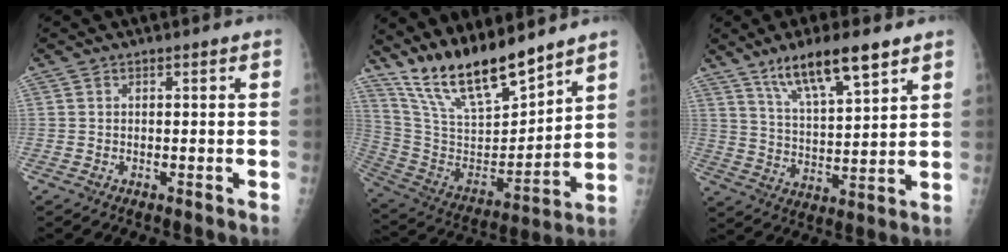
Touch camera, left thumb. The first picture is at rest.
{"total": 18.6, "force": [15.4, 4.5, 9.4], "torque": [-0.141, -0.087, 0.297]}
{"total": 12.9, "force": [8.5, 3.0, 9.2], "torque": [-0.148, -0.038, 0.158]}